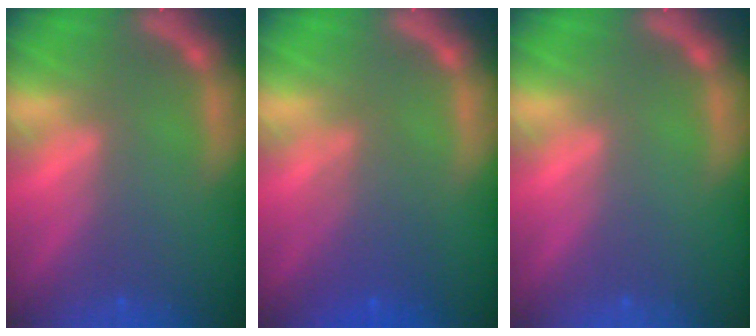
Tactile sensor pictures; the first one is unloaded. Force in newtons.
{"total": 4.1}
{"total": 0.0}